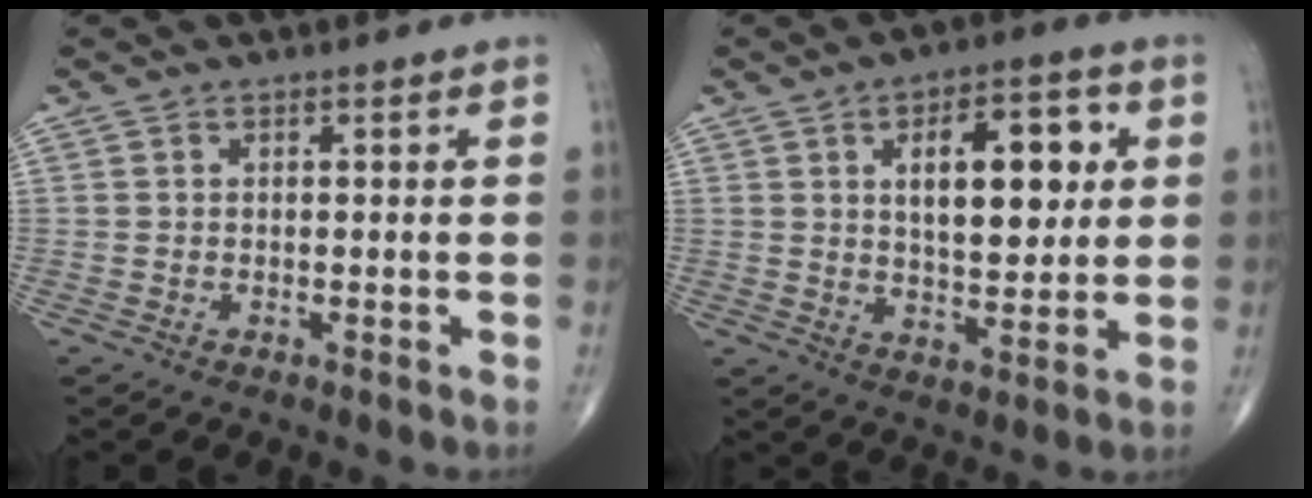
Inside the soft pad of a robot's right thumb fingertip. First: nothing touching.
{"total": 14.6, "force": [3.7, 7.0, 12.2], "torque": [-0.146, -0.008, 0.060]}